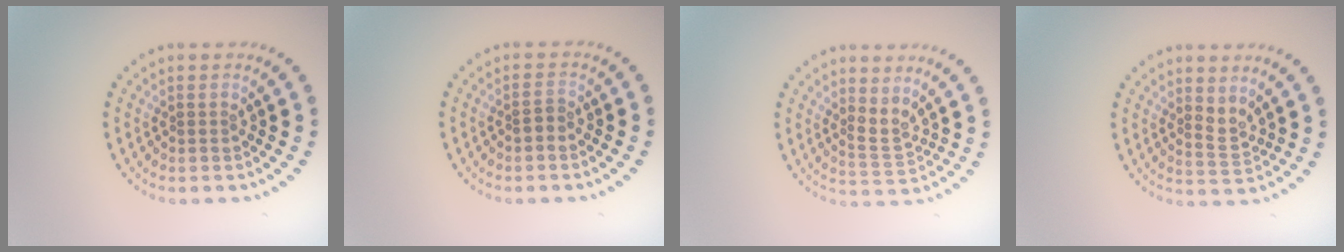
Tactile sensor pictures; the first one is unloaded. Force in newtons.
{"total": 1.1, "press": 0.9, "slide": 0.7}
{"total": 2.0, "press": 1.4, "slide": 1.4}
{"total": 1.8, "press": 1.4, "slide": 1.2}